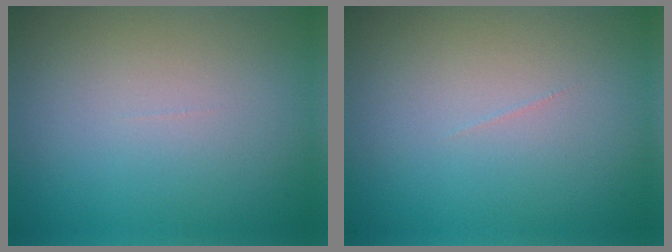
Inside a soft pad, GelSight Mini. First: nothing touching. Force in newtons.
{"total": 0.0}